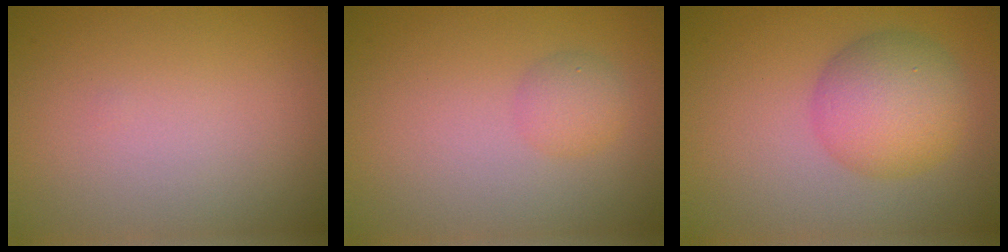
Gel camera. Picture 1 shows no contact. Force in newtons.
{"total": 1.7, "press": 1.7, "slide": 0.0}
{"total": 5.5, "press": 5.5, "slide": 0.1}